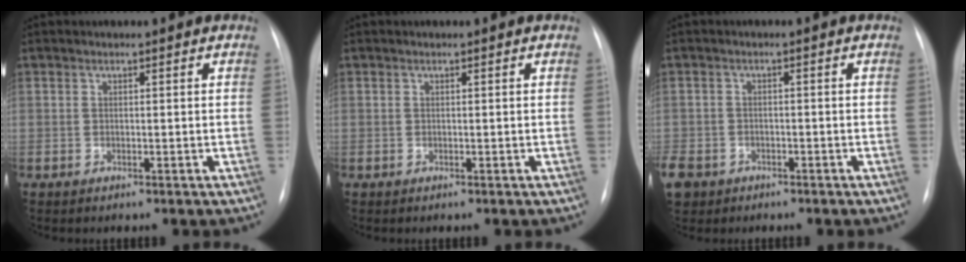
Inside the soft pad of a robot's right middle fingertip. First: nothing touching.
{"total": 0.0}
{"total": 8.7, "force": [-4.7, 6.8, 2.8], "torque": [-0.094, -0.003, -0.073]}